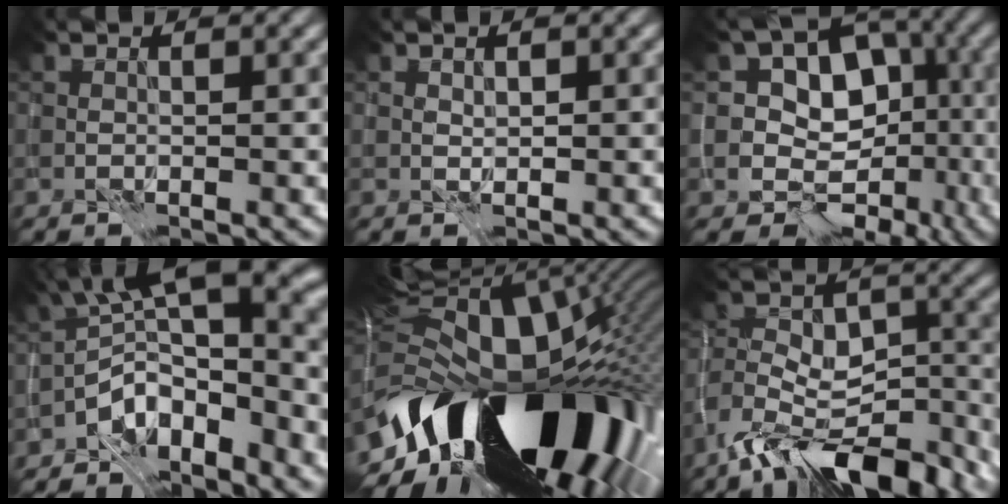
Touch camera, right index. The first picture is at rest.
{"total": 0.6, "force": [0.3, 0.4, 0.2], "torque": [-0.006, 0.002, 0.006]}
{"total": 9.9, "force": [-0.5, 8.6, 4.8], "torque": [-0.033, 0.022, -0.029]}
{"total": 9.9, "force": [-4.0, 4.6, 7.8], "torque": [-0.101, 0.012, -0.078]}
{"total": 19.4, "force": [-4.1, 11.0, 15.4], "torque": [-0.261, -0.021, -0.065]}
{"total": 12.2, "force": [-9.1, 5.5, 6.0], "torque": [-0.098, 0.007, -0.152]}